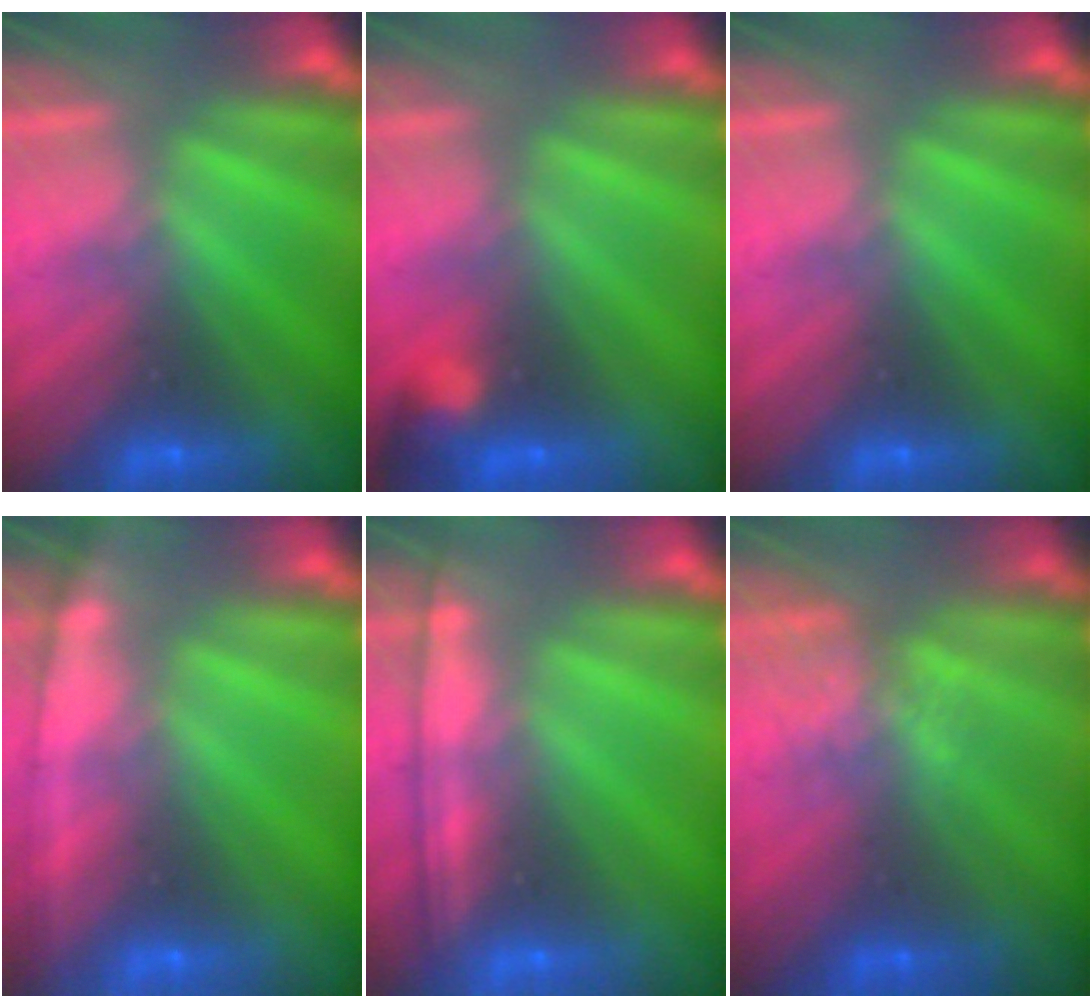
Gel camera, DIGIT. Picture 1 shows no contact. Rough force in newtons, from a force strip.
{"total": 2.9}
{"total": 0.0}
{"total": 1.6}
{"total": 1.1}
{"total": 3.9}